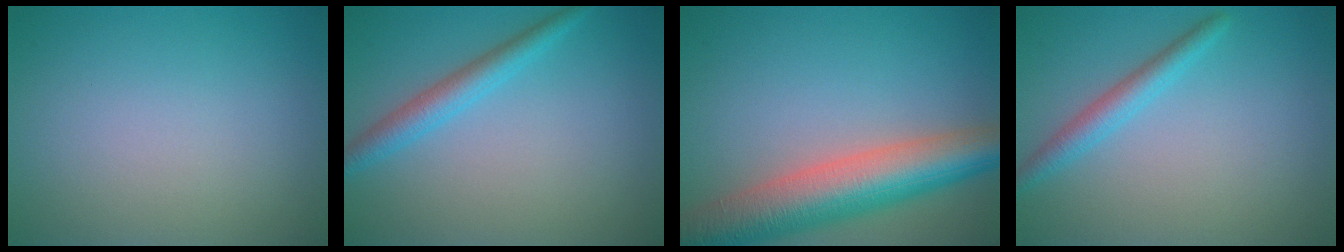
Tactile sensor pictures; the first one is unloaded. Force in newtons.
{"total": 2.9, "press": 2.9, "slide": 0.1}
{"total": 9.0, "press": 9.0, "slide": 0.5}
{"total": 2.4, "press": 2.4, "slide": 0.1}